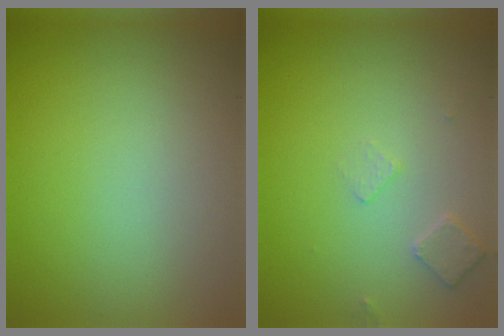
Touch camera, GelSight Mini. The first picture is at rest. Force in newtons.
{"total": 1.5, "press": 1.4, "slide": 0.3}